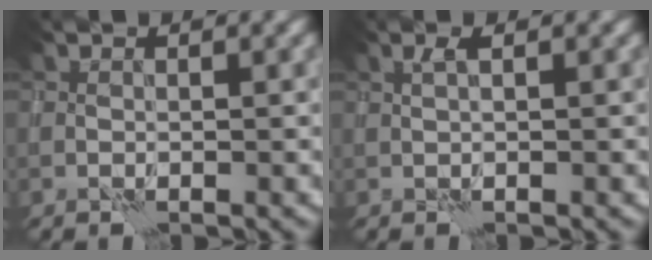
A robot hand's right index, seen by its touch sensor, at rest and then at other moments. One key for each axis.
{"total": 0.8, "fx": 0.6, "fy": 0.0, "fz": 0.5, "tx": -0.007, "ty": 0.003, "tz": 0.009}